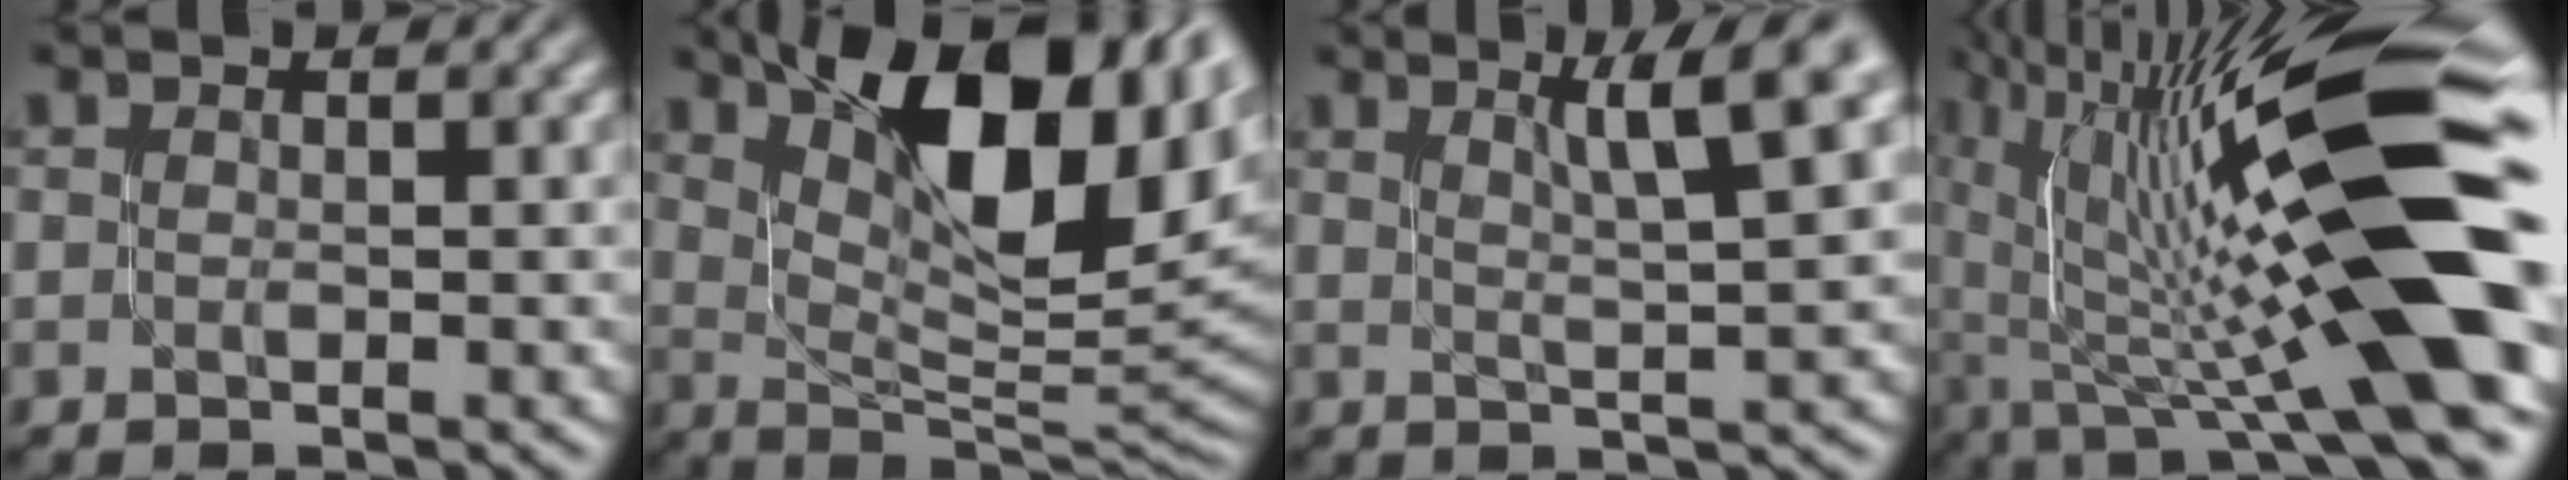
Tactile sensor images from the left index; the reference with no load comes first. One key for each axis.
{"total": 14.8, "fx": 6.5, "fy": 5.8, "fz": 12.0, "tx": -0.179, "ty": 0.012, "tz": 0.110}
{"total": 6.8, "fx": 2.9, "fy": 1.0, "fz": 6.1, "tx": -0.072, "ty": 0.012, "tz": 0.048}
{"total": 16.5, "fx": 1.2, "fy": 4.0, "fz": 15.9, "tx": -0.254, "ty": 0.019, "tz": 0.019}